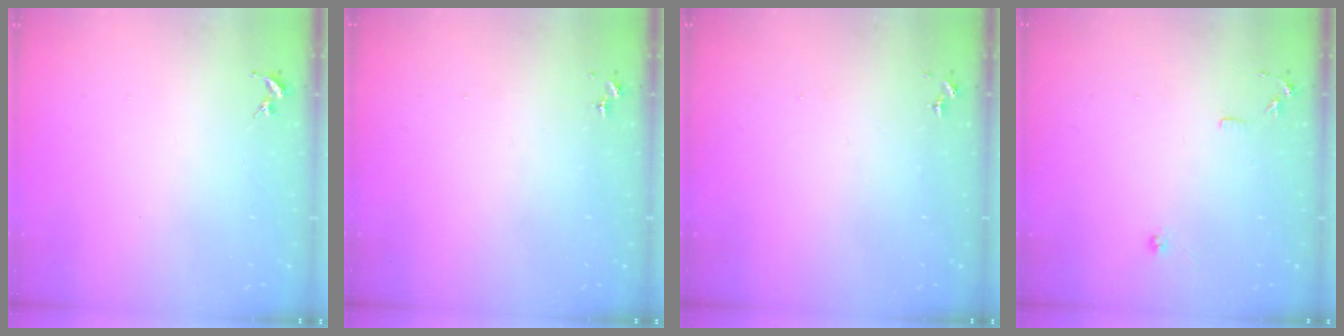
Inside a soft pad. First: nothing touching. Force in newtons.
{"total": 0.0}
{"total": 0.0}
{"total": 7.9, "press": 7.9, "slide": 0.8}